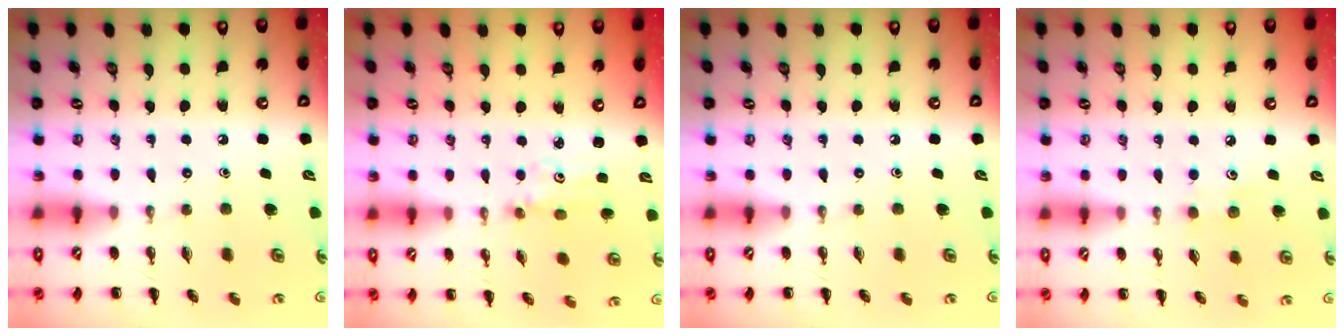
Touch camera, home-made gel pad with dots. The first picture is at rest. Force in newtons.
{"total": 2.5, "press": 2.4, "slide": 0.4}
{"total": 0.0}
{"total": 4.2, "press": 4.1, "slide": 1.1}